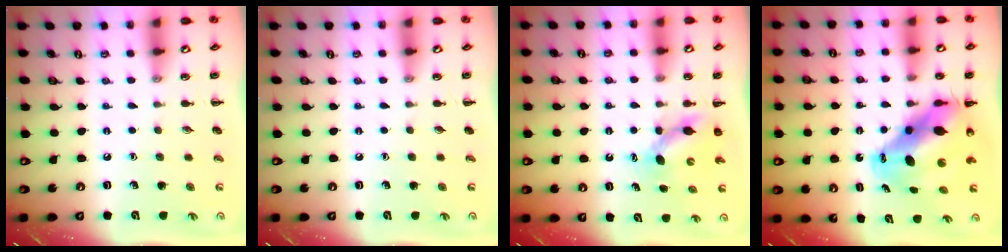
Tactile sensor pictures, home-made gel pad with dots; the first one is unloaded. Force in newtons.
{"total": 0.0}
{"total": 5.1, "press": 4.9, "slide": 1.1}
{"total": 12.4, "press": 12.0, "slide": 3.1}